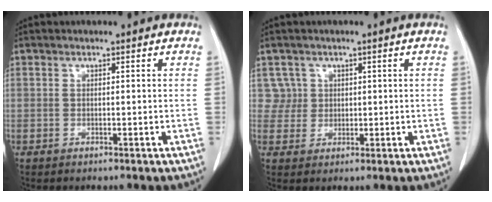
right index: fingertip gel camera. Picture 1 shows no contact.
{"total": 3.2, "force": [1.2, 3.0, -0.5], "torque": [0.029, 0.010, 0.018]}